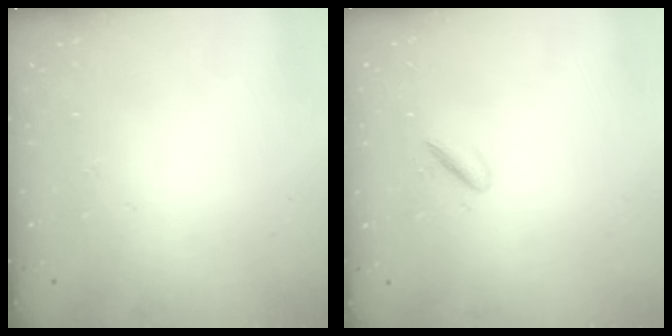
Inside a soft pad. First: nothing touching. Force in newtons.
{"total": 2.9, "press": 2.7, "slide": 0.9}